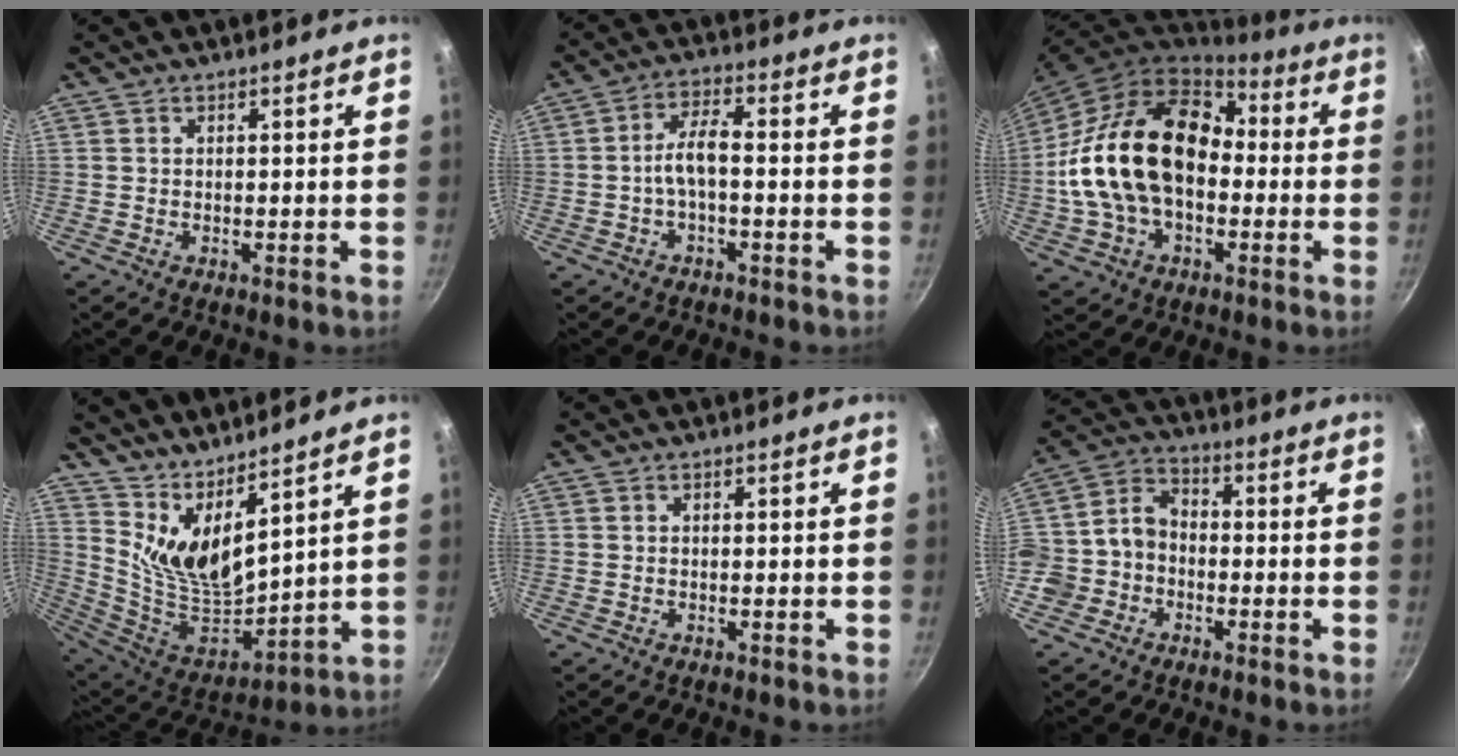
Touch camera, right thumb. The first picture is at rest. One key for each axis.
{"total": 6.5, "fx": -1.8, "fy": 2.7, "fz": 5.7, "tx": -0.108, "ty": 0.033, "tz": -0.042}
{"total": 22.9, "fx": -0.8, "fy": 15.5, "fz": 16.8, "tx": -0.293, "ty": 0.049, "tz": -0.020}
{"total": 13.1, "fx": 9.2, "fy": 3.5, "fz": 8.6, "tx": -0.151, "ty": -0.116, "tz": 0.190}
{"total": 0.0}
{"total": 9.3, "fx": -3.1, "fy": 7.7, "fz": 4.3, "tx": -0.057, "ty": 0.044, "tz": -0.077}